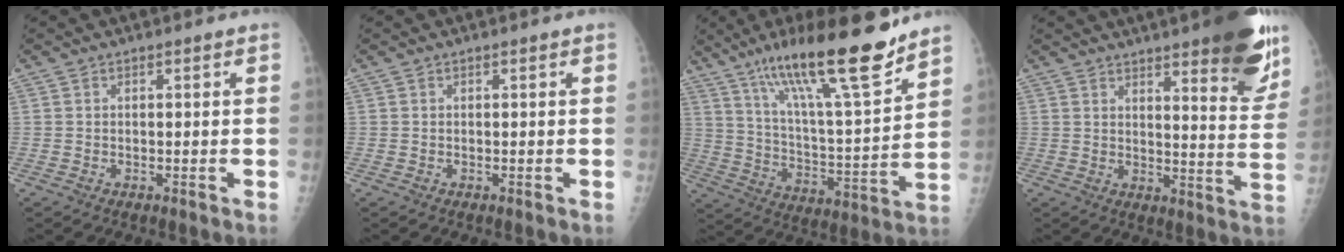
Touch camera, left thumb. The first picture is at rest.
{"total": 0.0}
{"total": 22.3, "force": [15.8, 3.2, 15.4], "torque": [-0.237, -0.074, 0.268]}
{"total": 18.7, "force": [12.5, 4.1, 13.2], "torque": [-0.147, -0.066, 0.159]}